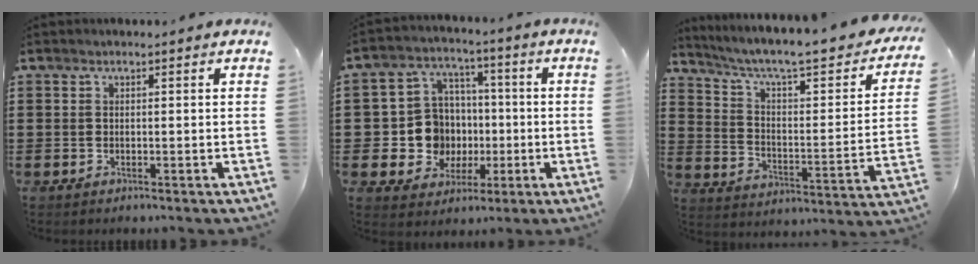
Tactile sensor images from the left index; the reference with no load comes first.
{"total": 9.8, "force": [-0.4, 9.3, 3.1], "torque": [-0.104, 0.010, 0.004]}
{"total": 6.4, "force": [4.6, 0.8, 4.5], "torque": [-0.106, -0.039, 0.069]}